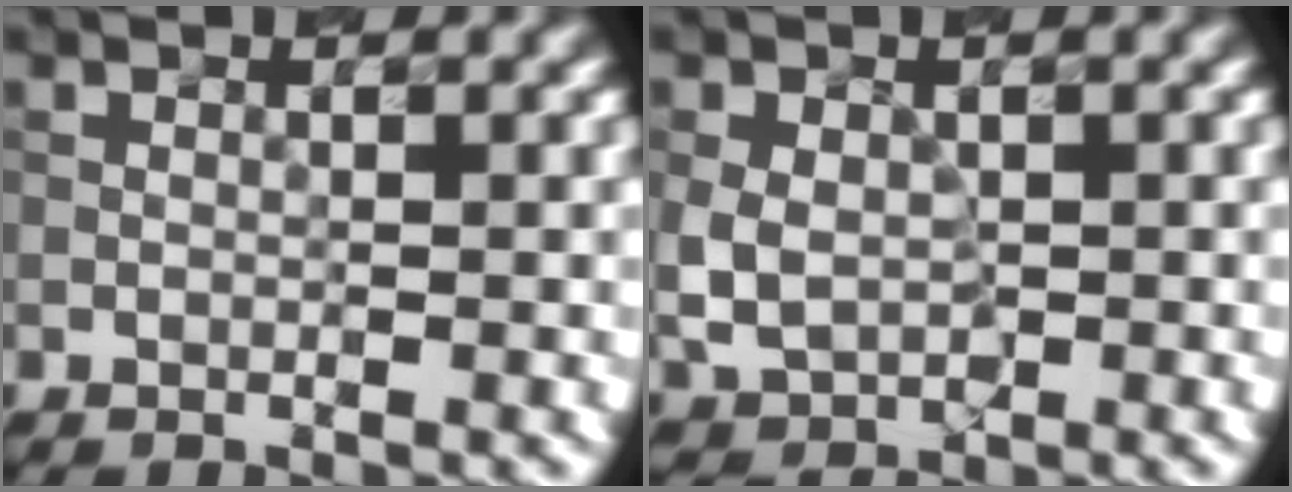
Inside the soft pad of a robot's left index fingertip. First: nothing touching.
{"total": 3.1, "force": [0.0, 2.4, 2.0], "torque": [-0.044, -0.004, 0.002]}